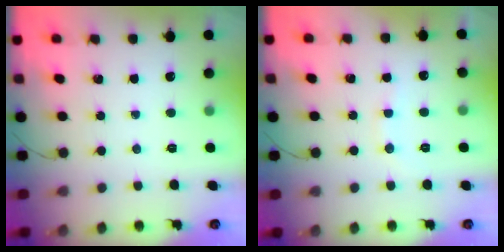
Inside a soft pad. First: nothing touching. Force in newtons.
{"total": 6.8, "press": 6.7, "slide": 1.2}